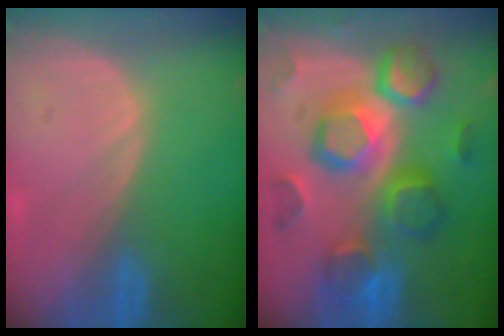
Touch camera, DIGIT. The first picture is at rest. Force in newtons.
{"total": 12.4, "press": 12.4, "slide": 1.1}